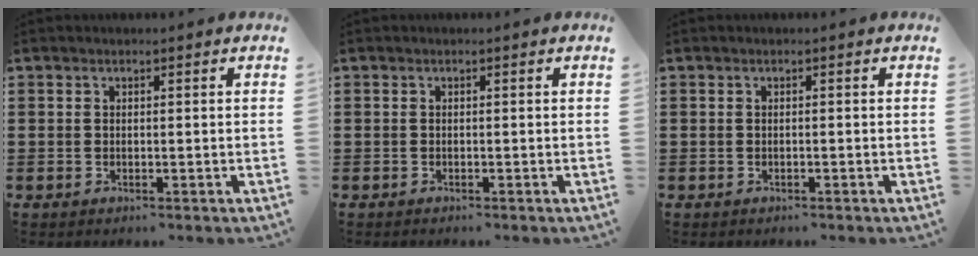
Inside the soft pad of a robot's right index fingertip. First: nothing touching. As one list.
[{"total": 0.0}, {"total": 0.0}]